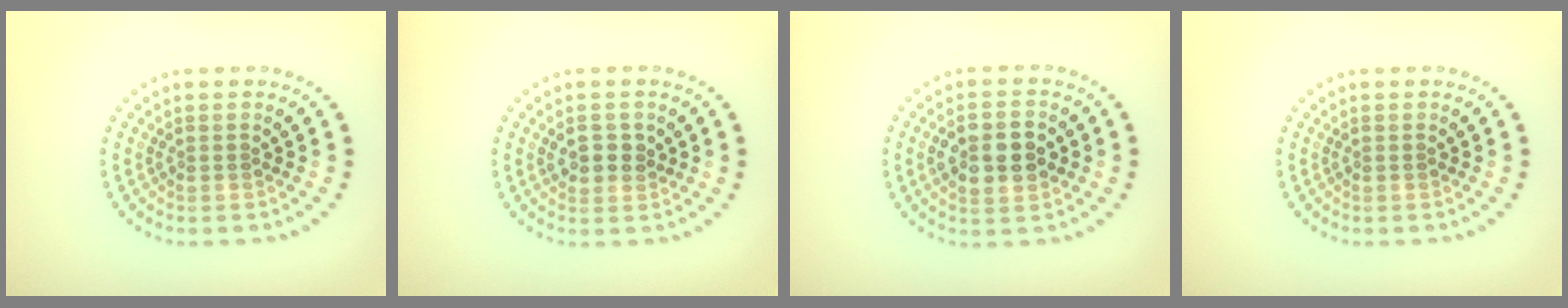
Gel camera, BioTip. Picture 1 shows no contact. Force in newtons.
{"total": 2.3, "press": 2.2, "slide": 0.5}
{"total": 4.0, "press": 4.0, "slide": 0.2}
{"total": 0.0}